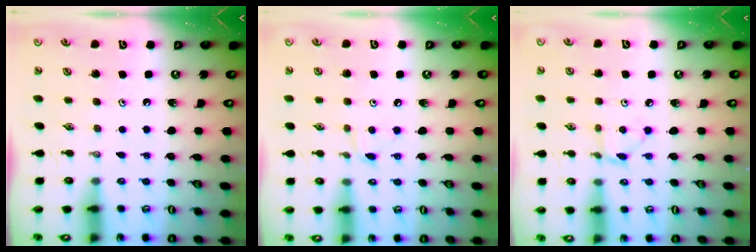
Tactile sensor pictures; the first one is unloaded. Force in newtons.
{"total": 5.8, "press": 5.8, "slide": 0.6}
{"total": 2.6, "press": 2.6, "slide": 0.3}